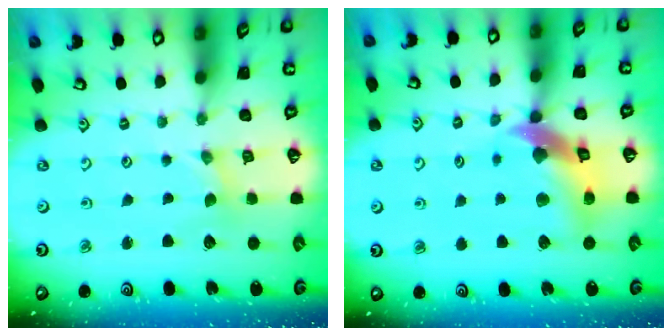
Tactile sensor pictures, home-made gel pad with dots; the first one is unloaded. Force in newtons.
{"total": 12.7, "press": 12.6, "slide": 1.9}